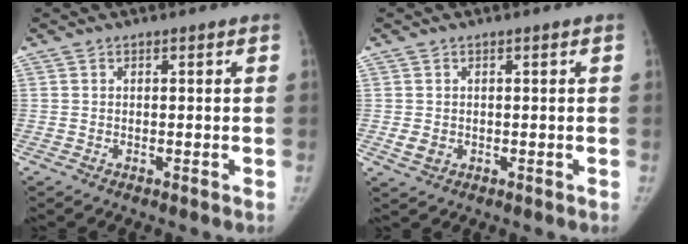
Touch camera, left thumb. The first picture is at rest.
{"total": 2.0, "force": [0.1, 1.7, 1.0], "torque": [-0.017, -0.003, 0.009]}